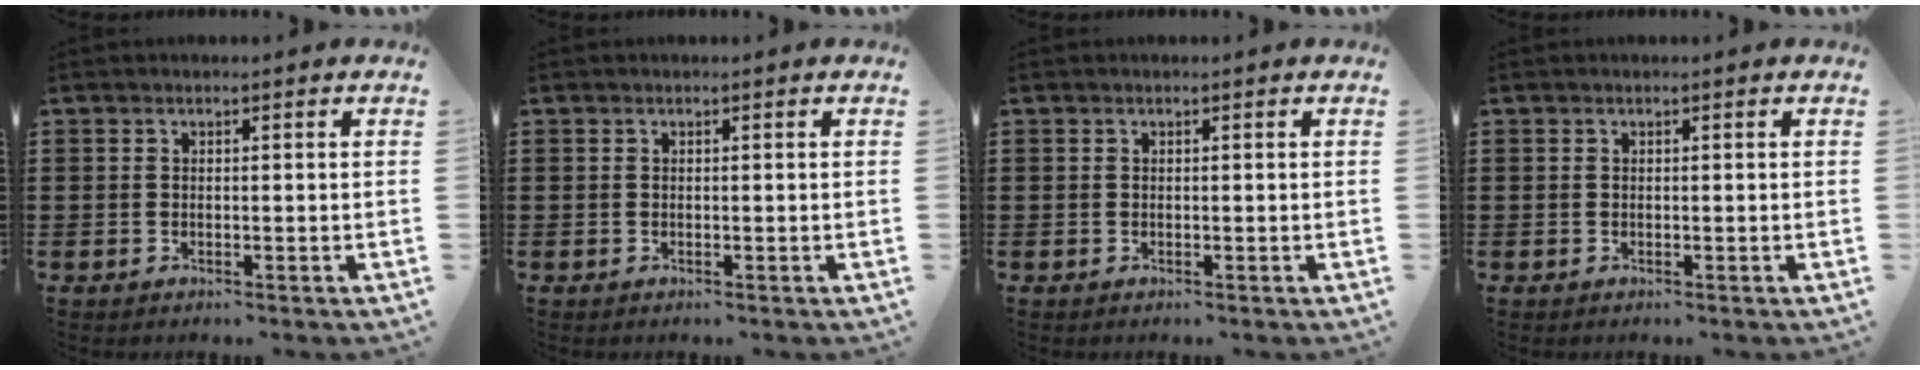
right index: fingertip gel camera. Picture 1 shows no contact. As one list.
[{"total": 0.0}, {"total": 0.0}, {"total": 0.0}]